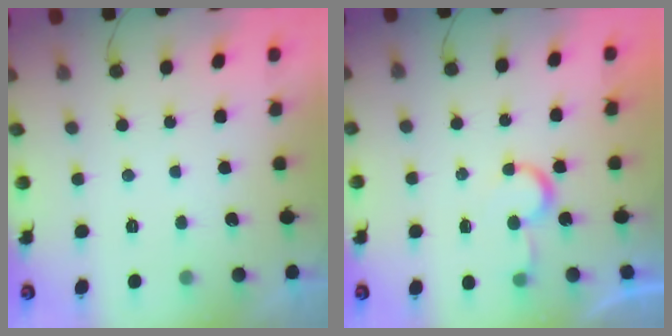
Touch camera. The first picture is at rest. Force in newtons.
{"total": 5.7, "press": 5.7, "slide": 0.4}